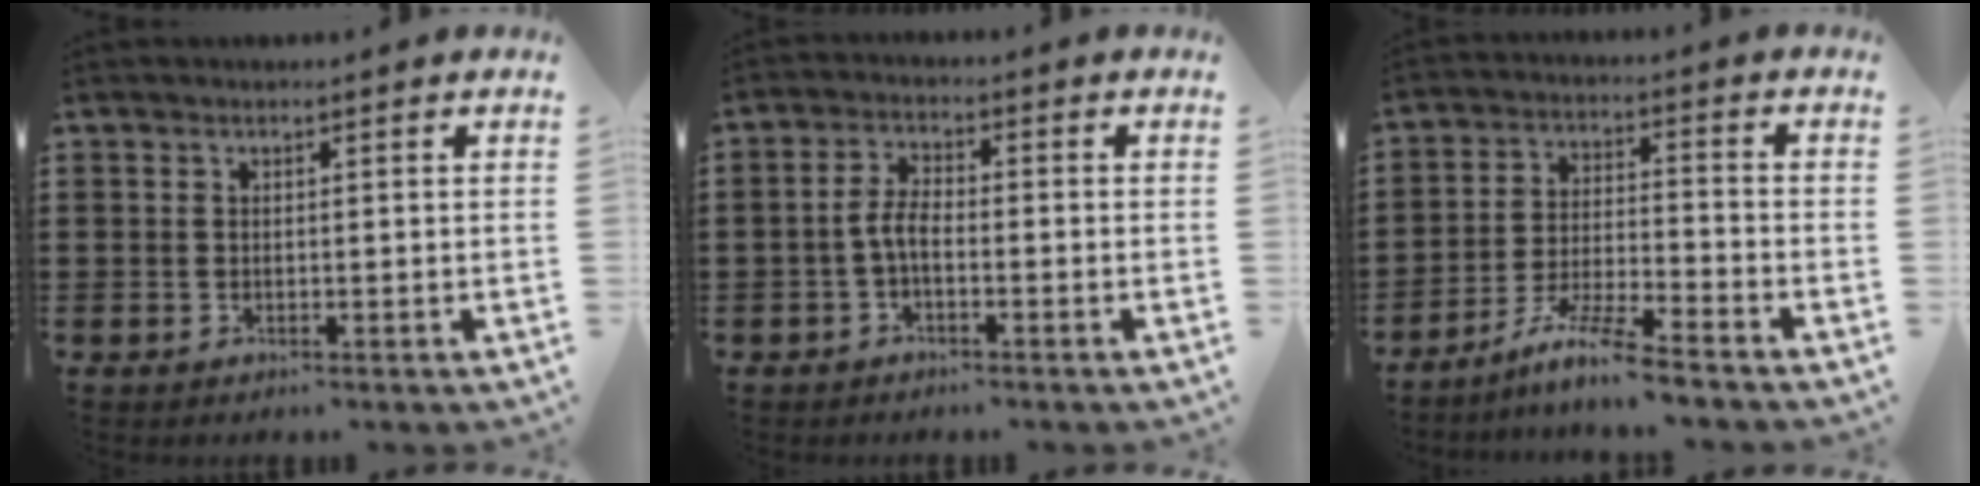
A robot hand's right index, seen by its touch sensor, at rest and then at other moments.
{"total": 3.6, "force": [-1.2, 1.4, 3.0], "torque": [-0.077, 0.000, -0.031]}
{"total": 7.5, "force": [-6.5, -0.6, 3.6], "torque": [-0.079, -0.012, -0.127]}